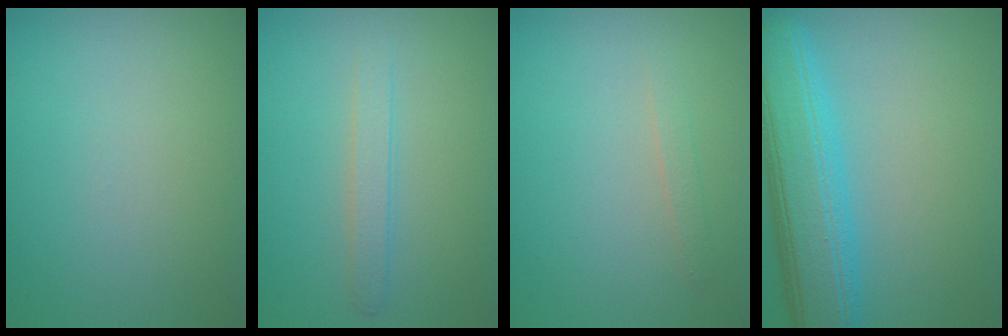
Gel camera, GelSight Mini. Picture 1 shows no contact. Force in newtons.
{"total": 1.8, "press": 1.8, "slide": 0.1}
{"total": 0.8, "press": 0.8, "slide": 0.0}
{"total": 7.6, "press": 7.6, "slide": 0.1}